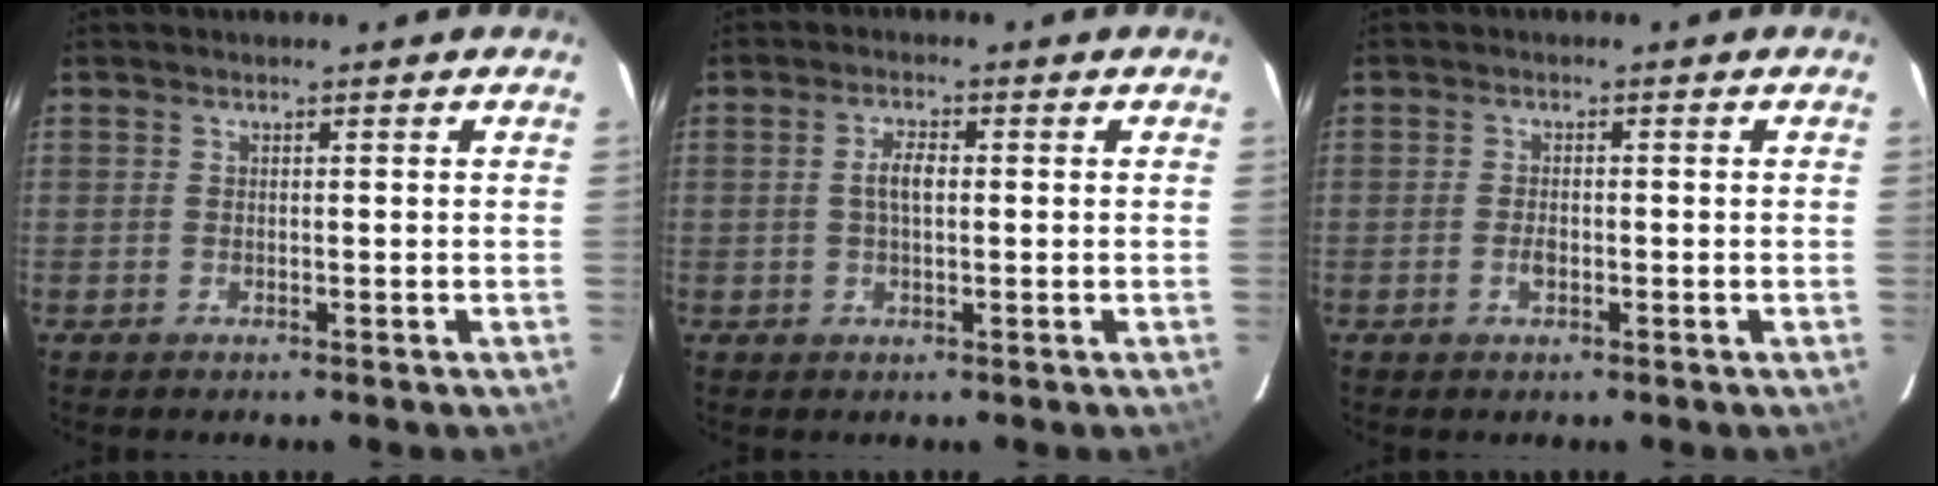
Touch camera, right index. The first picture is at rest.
{"total": 3.3, "force": [0.2, 1.3, 3.0], "torque": [-0.060, 0.007, 0.004]}
{"total": 2.1, "force": [-0.7, 1.2, 1.6], "torque": [-0.031, 0.001, -0.012]}